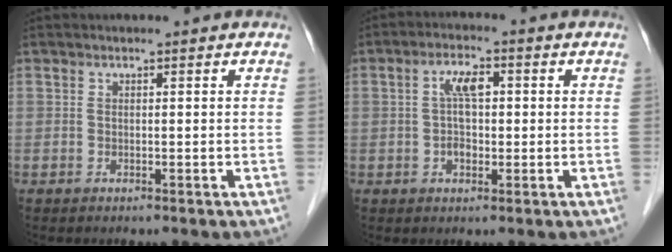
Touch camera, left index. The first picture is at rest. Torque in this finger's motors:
{"motor_torque": [-0.08, 0.06, 0.20, 0.04]}